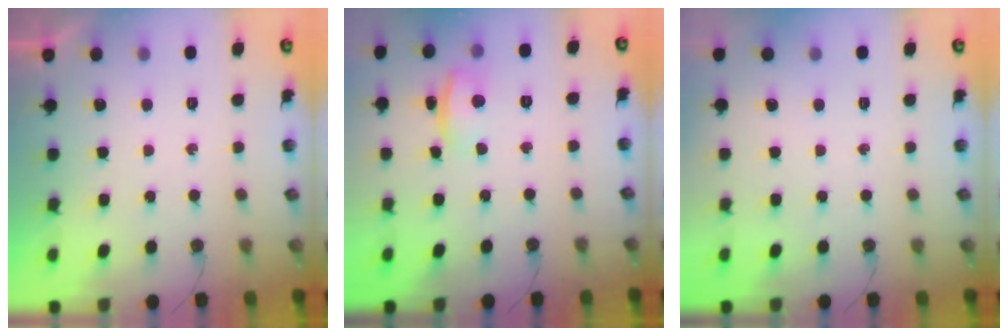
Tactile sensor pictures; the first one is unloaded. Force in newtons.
{"total": 4.2, "press": 3.6, "slide": 2.1}
{"total": 0.0}